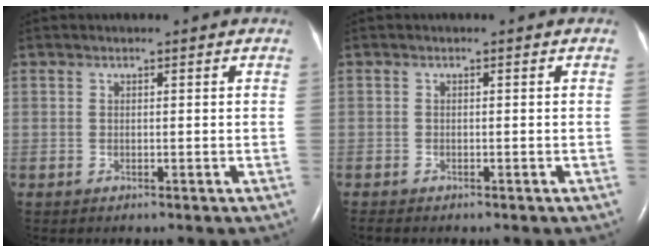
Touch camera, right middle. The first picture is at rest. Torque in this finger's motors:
{"motor_torque": [0.73, -0.73, -0.35, -0.21]}